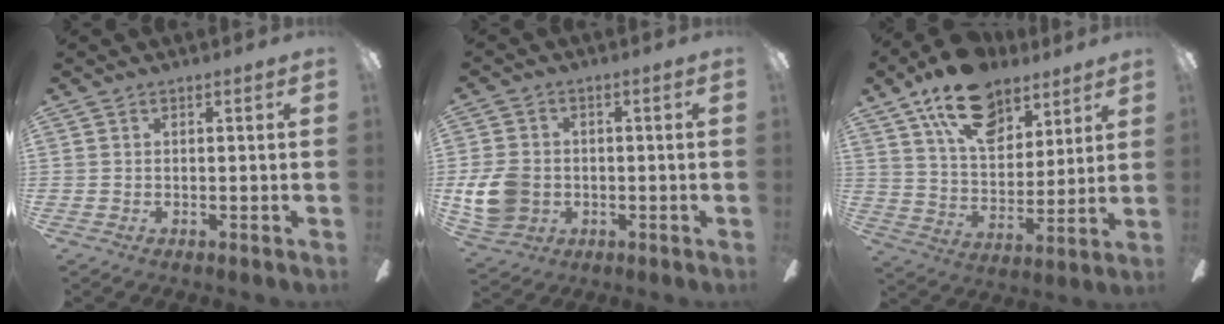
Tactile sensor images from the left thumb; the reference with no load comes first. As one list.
[{"total": 9.9, "force": [-1.0, 8.2, 5.4], "torque": [-0.126, 0.017, -0.016]}, {"total": 18.4, "force": [12.1, 10.0, 9.6], "torque": [-0.157, -0.057, 0.216]}]